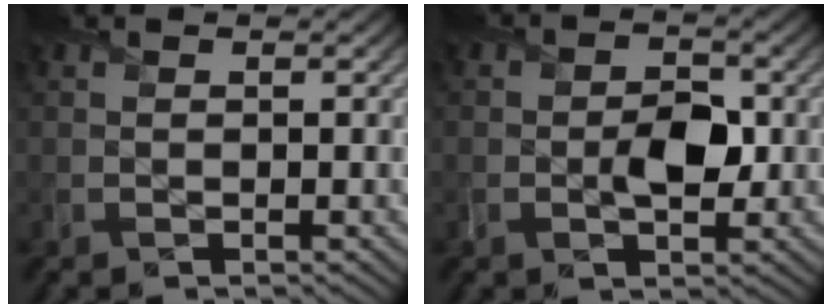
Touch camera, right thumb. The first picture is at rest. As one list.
[{"total": 4.1, "force": [-0.8, 2.5, 3.2], "torque": [-0.051, -0.005, -0.016]}]